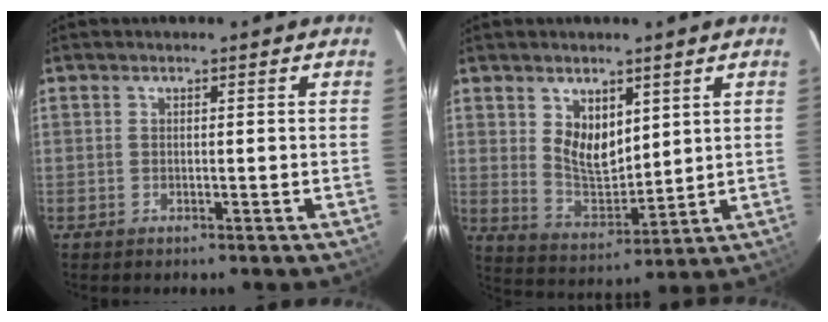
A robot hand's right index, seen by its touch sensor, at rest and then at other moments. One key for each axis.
{"total": 8.4, "fx": 3.7, "fy": 5.1, "fz": 5.5, "tx": -0.091, "ty": -0.003, "tz": 0.084}